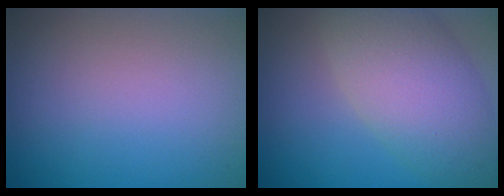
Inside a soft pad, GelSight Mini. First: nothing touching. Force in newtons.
{"total": 7.6, "press": 7.5, "slide": 0.6}